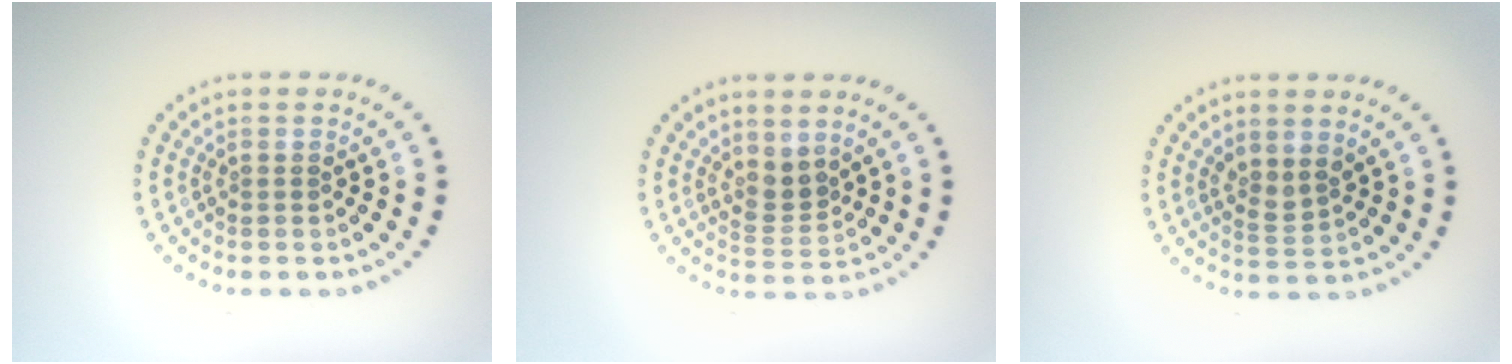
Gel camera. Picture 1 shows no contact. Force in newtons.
{"total": 2.2, "press": 1.6, "slide": 1.5}
{"total": 1.7, "press": 1.3, "slide": 1.1}